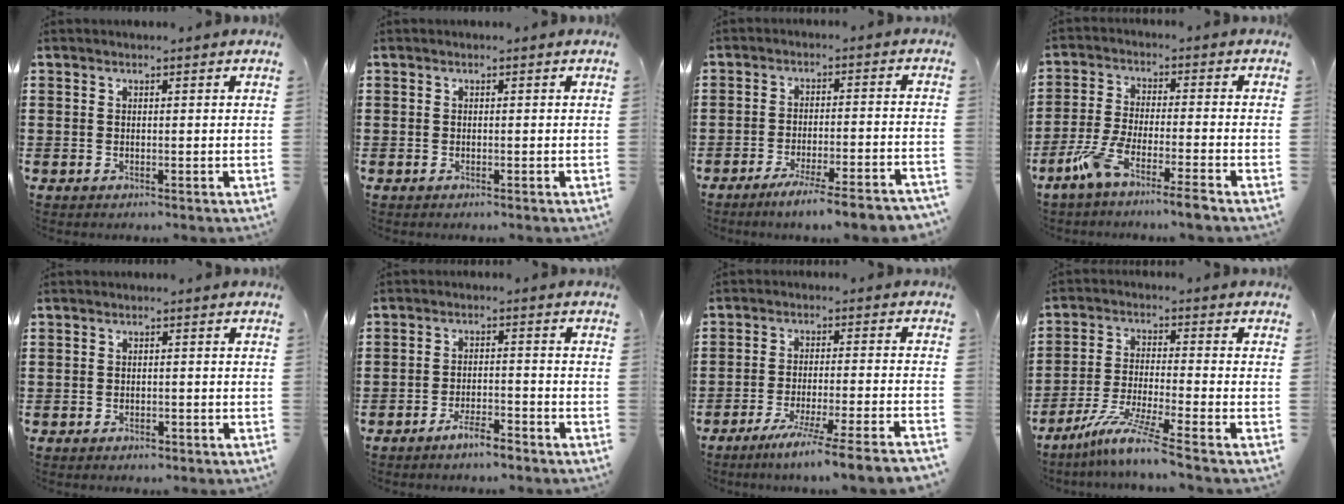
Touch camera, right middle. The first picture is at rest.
{"total": 0.0}
{"total": 5.3, "force": [-4.6, -0.5, 2.6], "torque": [-0.037, -0.011, -0.084]}
{"total": 6.8, "force": [-5.3, 0.0, 4.3], "torque": [-0.102, -0.018, -0.103]}
{"total": 1.0, "force": [-0.8, 0.5, 0.1], "torque": [-0.004, 0.002, -0.019]}
{"total": 3.7, "force": [-3.2, 0.5, 1.7], "torque": [-0.037, 0.005, -0.065]}
{"total": 6.2, "force": [-5.4, -1.3, 3.0], "torque": [-0.049, -0.021, -0.103]}
{"total": 7.8, "force": [-6.2, -0.3, 4.7], "torque": [-0.101, -0.016, -0.123]}